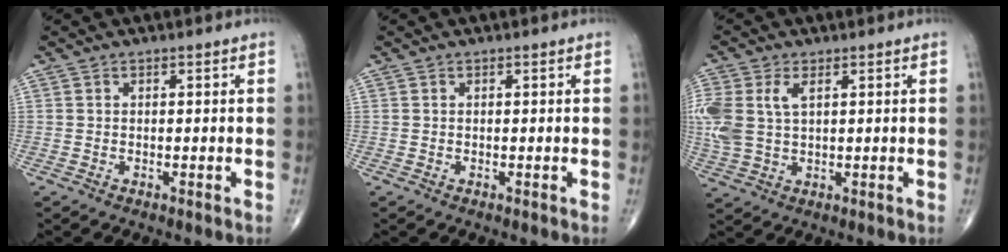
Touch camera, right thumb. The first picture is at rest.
{"total": 0.0}
{"total": 9.8, "force": [2.4, 5.8, 7.6], "torque": [-0.200, 0.010, 0.055]}